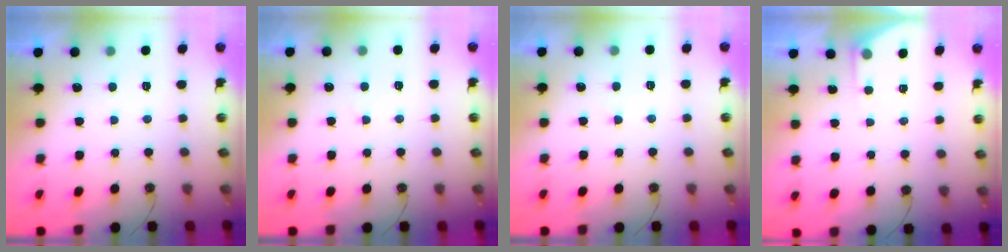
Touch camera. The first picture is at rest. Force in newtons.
{"total": 4.8, "press": 4.7, "slide": 0.6}
{"total": 4.7, "press": 4.6, "slide": 0.6}
{"total": 3.0, "press": 2.9, "slide": 0.4}